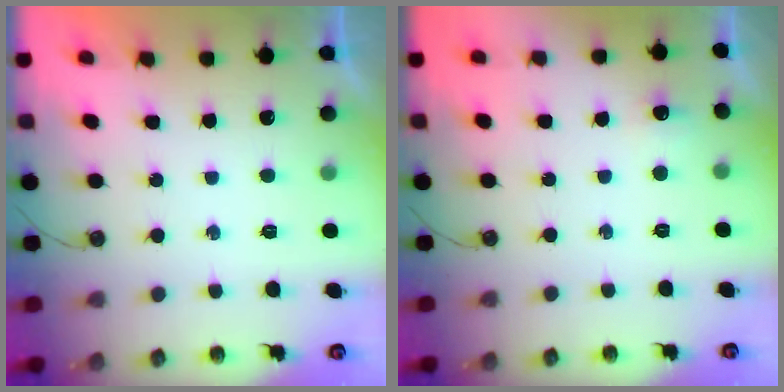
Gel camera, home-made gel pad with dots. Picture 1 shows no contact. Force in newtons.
{"total": 5.0, "press": 5.0, "slide": 0.6}